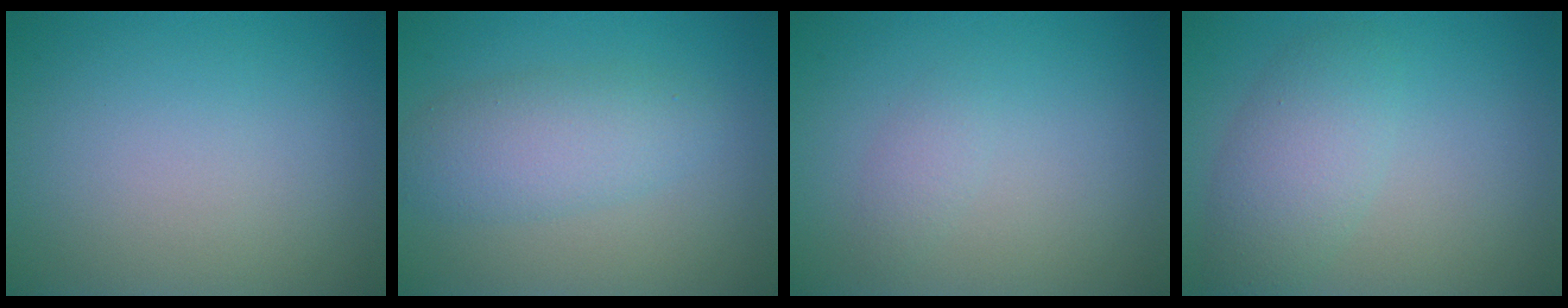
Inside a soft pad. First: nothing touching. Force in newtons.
{"total": 3.9, "press": 3.9, "slide": 0.3}
{"total": 1.1, "press": 1.1, "slide": 0.0}
{"total": 3.9, "press": 3.9, "slide": 0.2}